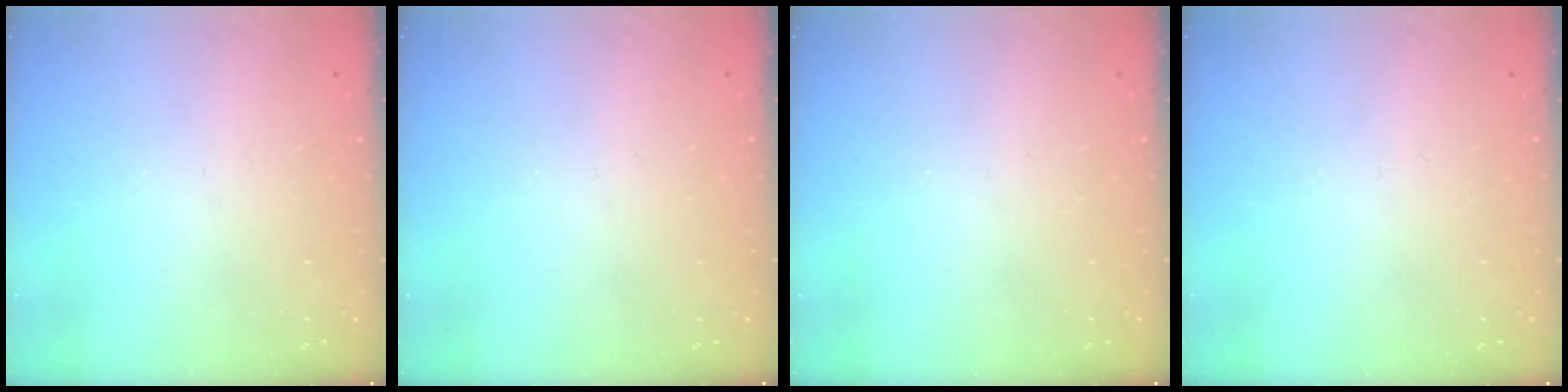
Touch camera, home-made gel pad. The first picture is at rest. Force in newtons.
{"total": 0.0}
{"total": 0.0}
{"total": 0.0}